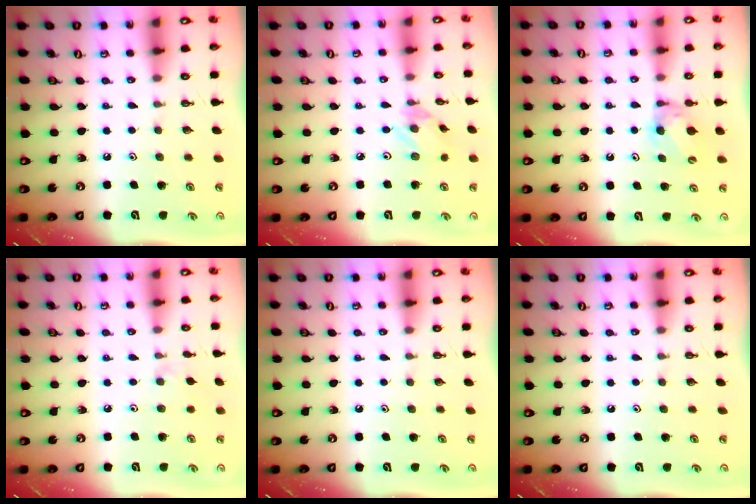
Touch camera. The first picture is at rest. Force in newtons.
{"total": 2.1, "press": 2.1, "slide": 0.1}
{"total": 5.4, "press": 5.4, "slide": 0.6}
{"total": 1.2, "press": 1.1, "slide": 0.4}
{"total": 0.0}
{"total": 0.0}